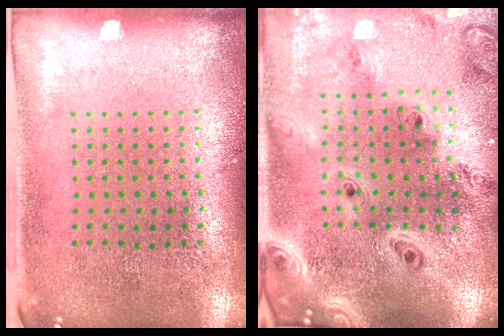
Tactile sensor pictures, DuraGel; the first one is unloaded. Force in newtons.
{"total": 3.9, "press": 3.0, "slide": 2.5}